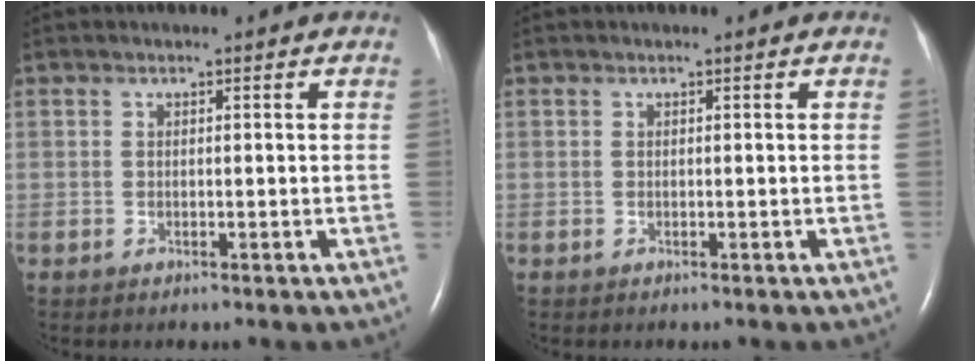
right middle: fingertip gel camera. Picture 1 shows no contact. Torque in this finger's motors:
{"motor_torque": [0.00, 0.00, -0.01, 0.00]}